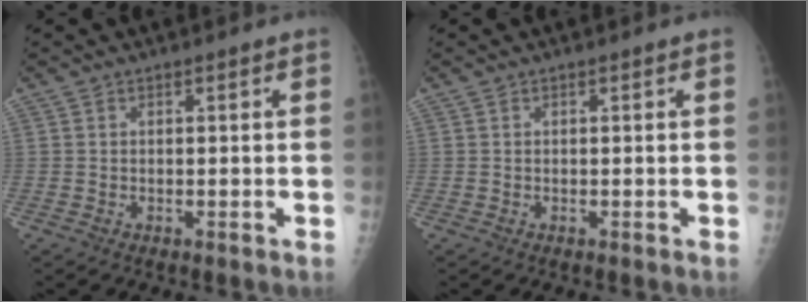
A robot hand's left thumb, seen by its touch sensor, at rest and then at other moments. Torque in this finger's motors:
{"motor_torque": [0.01, 0.01, -0.01, -0.04, 0.00]}